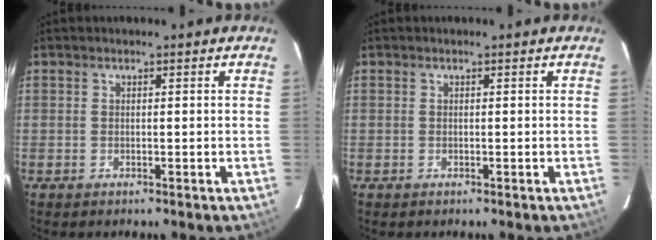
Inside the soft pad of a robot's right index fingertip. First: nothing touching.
{"total": 0.0}